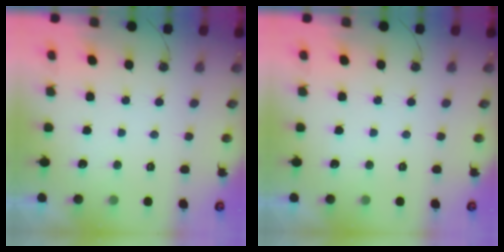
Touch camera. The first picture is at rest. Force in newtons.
{"total": 0.0}